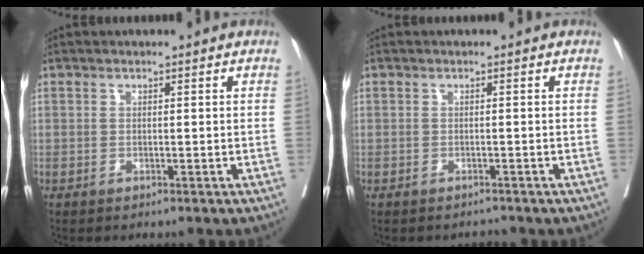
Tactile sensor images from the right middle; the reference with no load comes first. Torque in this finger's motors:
{"motor_torque": [0.04, -0.04, 0.00, -0.01]}